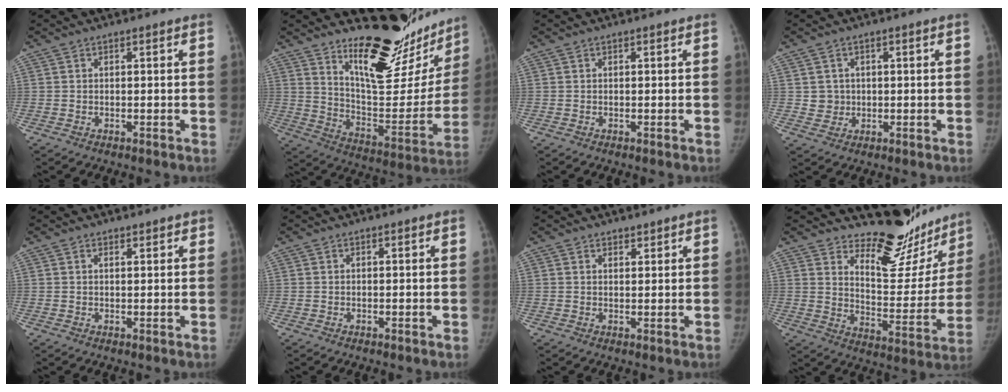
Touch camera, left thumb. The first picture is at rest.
{"total": 24.6, "force": [19.5, 9.0, 12.0], "torque": [-0.121, -0.145, 0.287]}
{"total": 0.0}
{"total": 3.0, "force": [0.5, 2.9, 0.5], "torque": [0.008, 0.001, 0.011]}
{"total": 1.1, "force": [0.9, 0.5, 0.4], "torque": [-0.002, -0.005, 0.011]}
{"total": 0.0}
{"total": 1.5, "force": [1.2, 0.7, 0.2], "torque": [0.011, -0.009, 0.017]}
{"total": 17.8, "force": [15.5, 6.9, 5.5], "torque": [-0.008, -0.138, 0.211]}